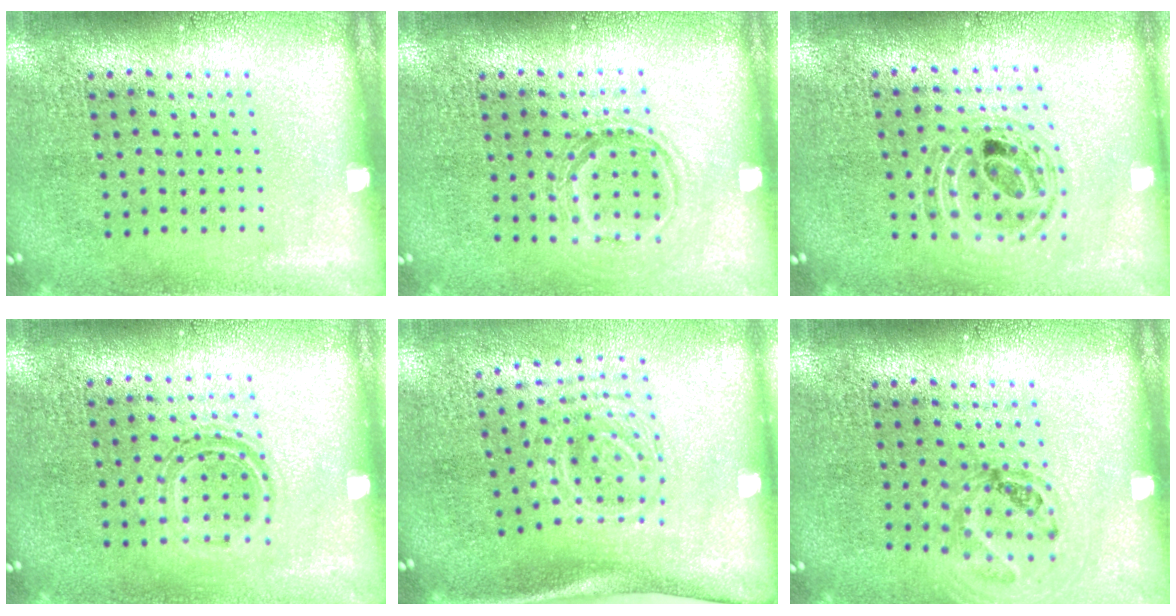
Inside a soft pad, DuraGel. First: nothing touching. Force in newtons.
{"total": 1.1, "press": 1.0, "slide": 0.6}
{"total": 0.7, "press": 0.7, "slide": 0.1}
{"total": 1.1, "press": 0.9, "slide": 0.6}
{"total": 1.7, "press": 1.2, "slide": 1.2}
{"total": 0.9, "press": 0.9, "slide": 0.1}